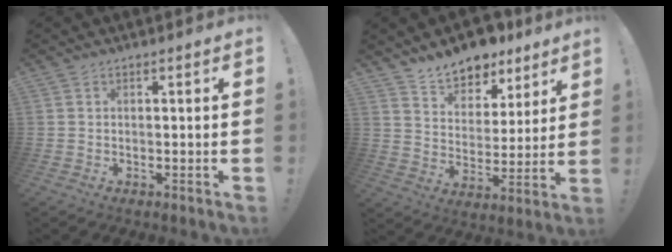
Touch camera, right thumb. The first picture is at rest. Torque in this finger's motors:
{"motor_torque": [0.70, 0.82, 0.16, 0.14, 0.02]}